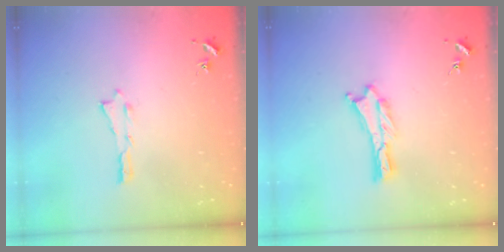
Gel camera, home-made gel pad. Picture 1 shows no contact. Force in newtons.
{"total": 0.0}